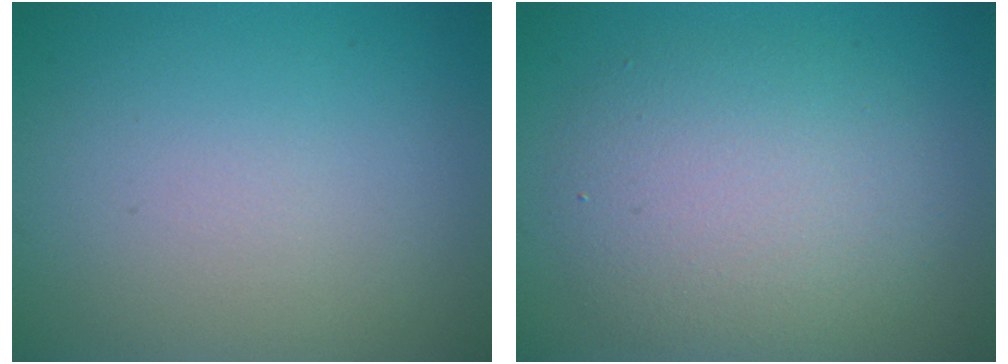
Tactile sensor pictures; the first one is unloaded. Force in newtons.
{"total": 5.6, "press": 5.6, "slide": 0.5}